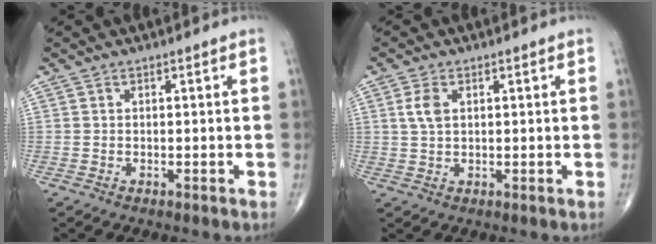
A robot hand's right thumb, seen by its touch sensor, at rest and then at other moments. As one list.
[{"total": 3.3, "force": [0.9, 2.0, 2.5], "torque": [-0.056, 0.002, 0.019]}]